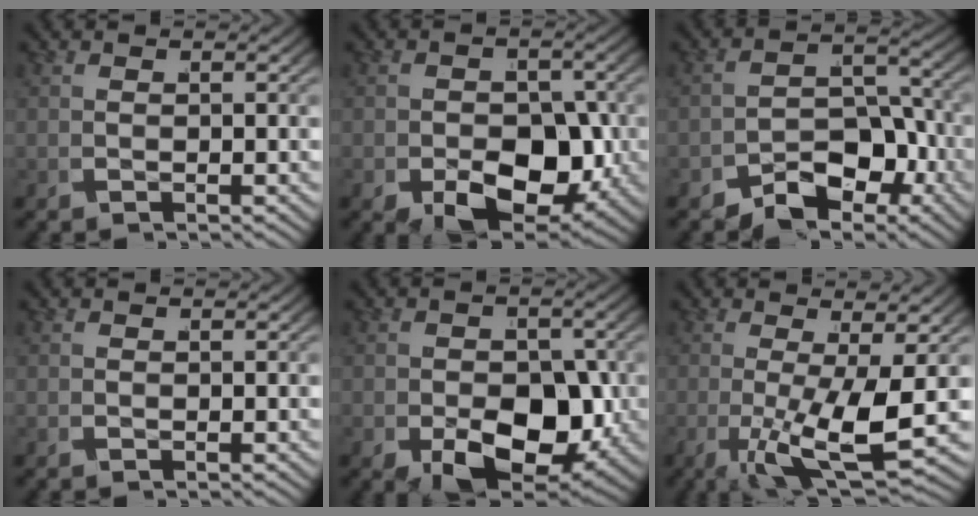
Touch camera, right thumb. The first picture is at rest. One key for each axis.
{"total": 8.7, "fx": -2.2, "fy": 5.9, "fz": 6.0, "tx": -0.117, "ty": -0.047, "tz": -0.018}
{"total": 5.4, "fx": -3.7, "fy": 2.9, "fz": 2.5, "tx": -0.034, "ty": -0.010, "tz": -0.065}
{"total": 0.0}
{"total": 9.7, "fx": -2.4, "fy": 6.3, "fz": 7.0, "tx": -0.135, "ty": -0.057, "tz": -0.016}
{"total": 7.3, "fx": -1.2, "fy": 2.6, "fz": 6.8, "tx": -0.140, "ty": -0.025, "tz": -0.015}